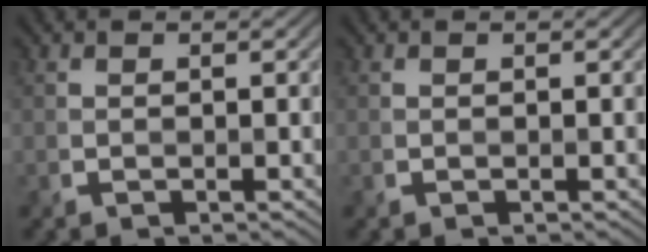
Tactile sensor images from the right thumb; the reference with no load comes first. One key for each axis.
{"total": 0.0}